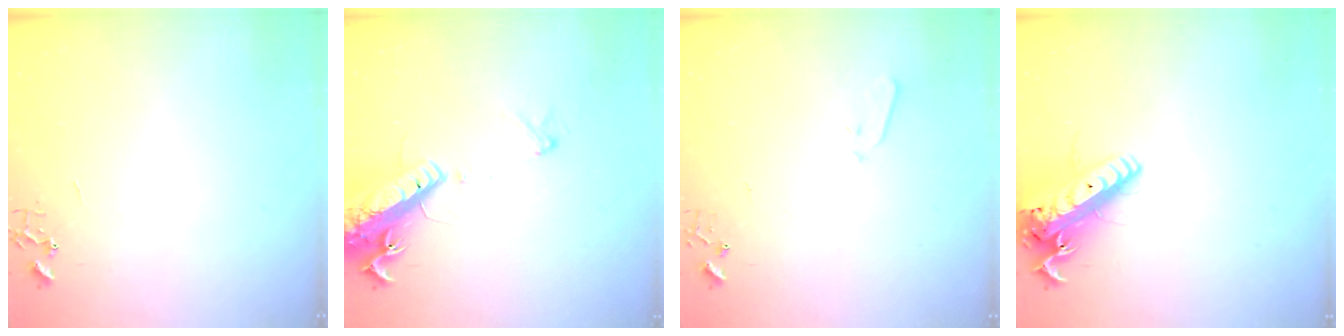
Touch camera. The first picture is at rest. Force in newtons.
{"total": 17.9, "press": 17.5, "slide": 3.9}
{"total": 3.3, "press": 3.2, "slide": 0.6}
{"total": 19.0, "press": 18.6, "slide": 3.8}